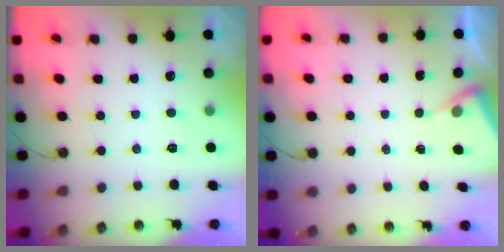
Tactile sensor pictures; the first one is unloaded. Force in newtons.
{"total": 3.0, "press": 3.0, "slide": 0.5}